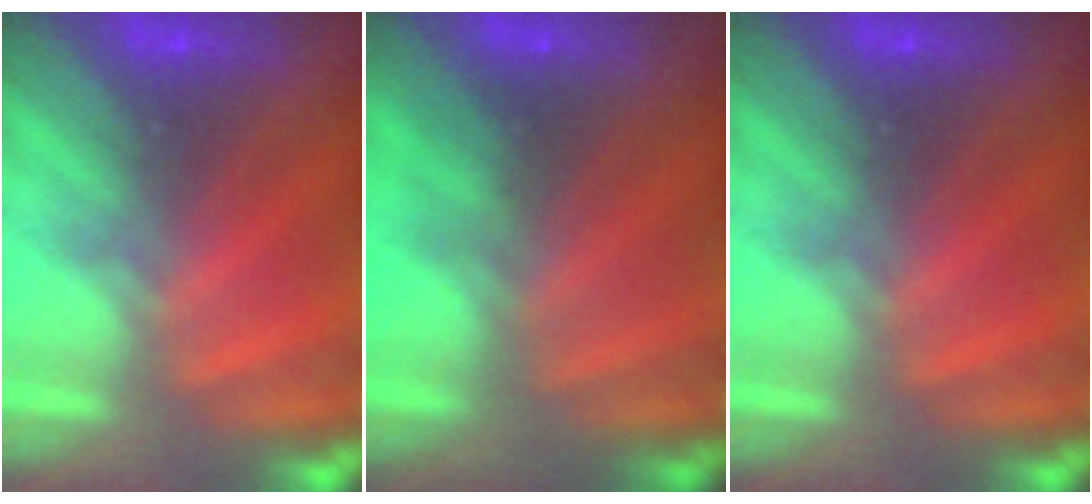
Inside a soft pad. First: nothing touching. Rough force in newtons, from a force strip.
{"total": 2.2}
{"total": 0.0}